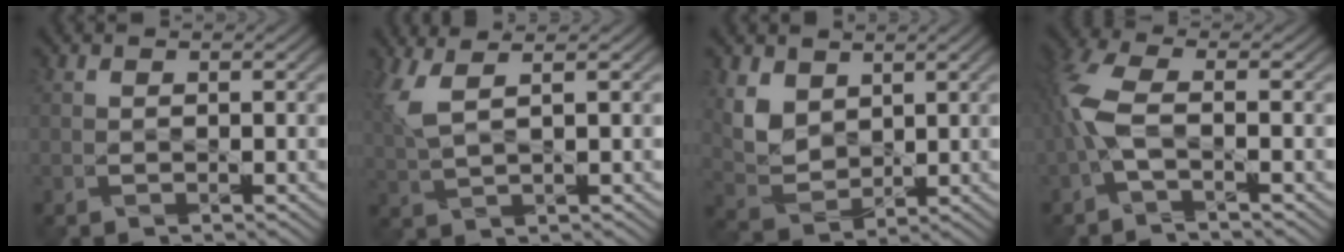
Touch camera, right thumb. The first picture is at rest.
{"total": 3.9, "force": [2.0, 0.2, 3.3], "torque": [-0.098, 0.011, 0.051]}
{"total": 5.1, "force": [2.7, 3.2, 2.8], "torque": [-0.088, -0.007, 0.054]}
{"total": 5.8, "force": [-1.5, 1.7, 5.4], "torque": [-0.154, 0.008, -0.036]}